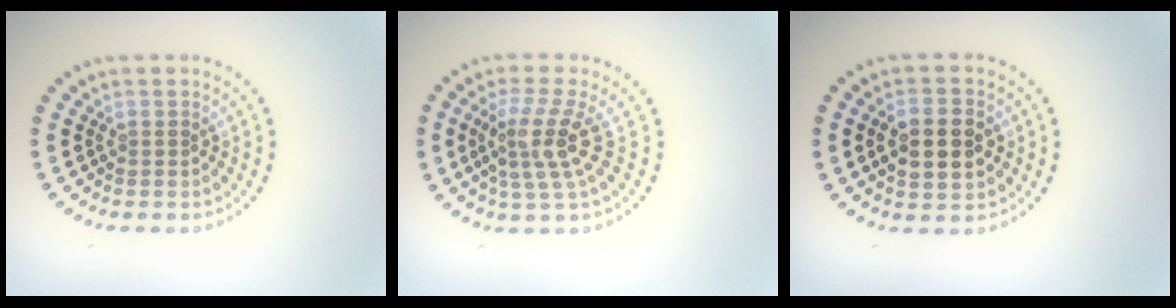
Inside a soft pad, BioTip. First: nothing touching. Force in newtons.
{"total": 3.9, "press": 2.8, "slide": 2.8}
{"total": 5.2, "press": 5.2, "slide": 0.3}